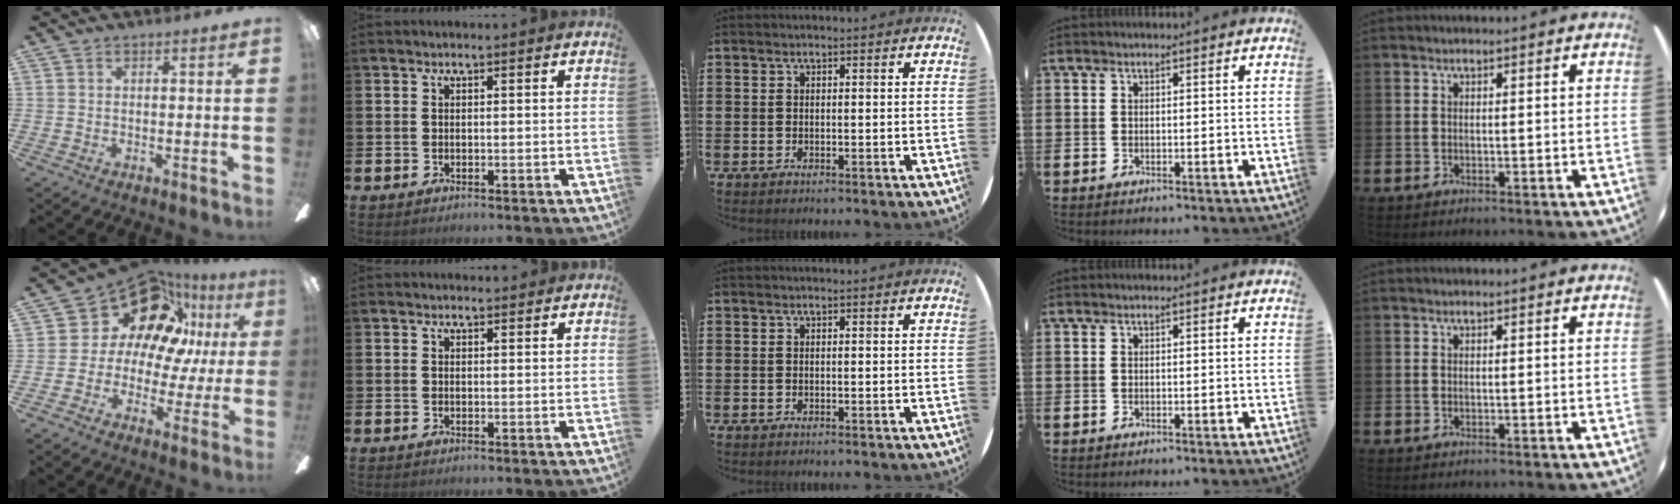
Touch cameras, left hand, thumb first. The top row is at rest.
{"thumb": {"total": 18.2, "force": [9.7, 11.6, 10.0], "torque": [-0.173, -0.065, 0.177]}, "index": {"total": 0.8, "force": [0.7, 0.3, 0.1], "torque": [0.010, -0.002, 0.010]}}